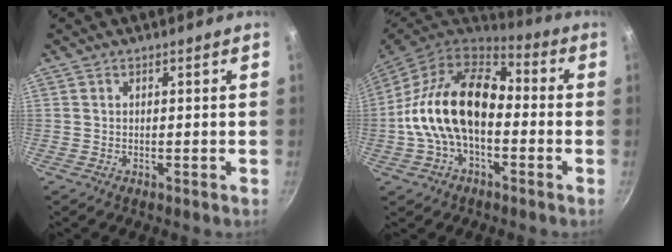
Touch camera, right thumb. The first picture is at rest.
{"total": 18.8, "force": [-1.6, 11.8, 14.6], "torque": [-0.243, 0.045, -0.044]}